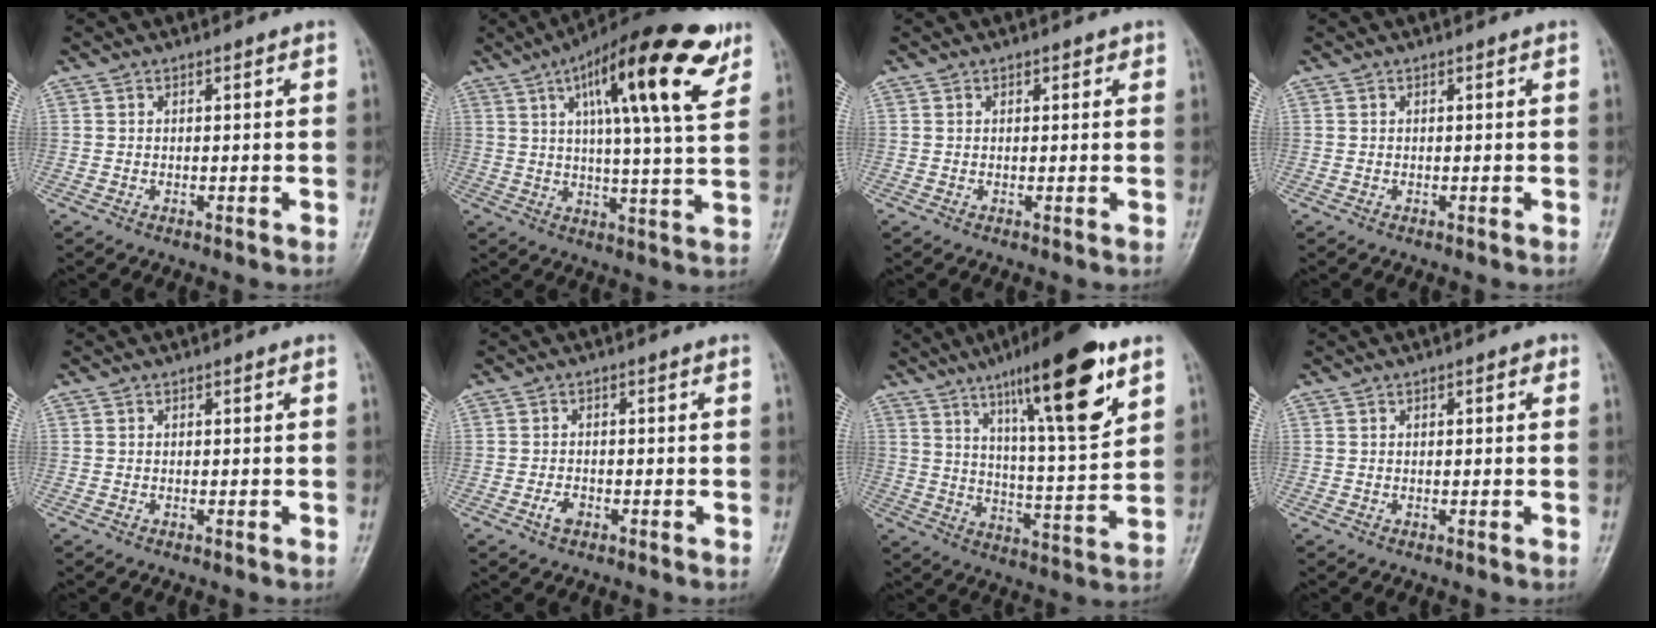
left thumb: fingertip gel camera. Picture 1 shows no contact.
{"total": 20.3, "force": [9.6, 4.8, 17.2], "torque": [-0.242, -0.016, 0.139]}
{"total": 1.1, "force": [0.6, 0.7, 0.7], "torque": [-0.001, -0.001, 0.005]}
{"total": 0.0}
{"total": 0.0}
{"total": 2.1, "force": [-1.1, 1.2, 1.3], "torque": [-0.026, 0.006, -0.022]}
{"total": 19.8, "force": [10.9, 3.8, 16.1], "torque": [-0.230, -0.047, 0.175]}
{"total": 1.4, "force": [0.5, 0.6, 1.2], "torque": [-0.013, 0.002, 0.004]}